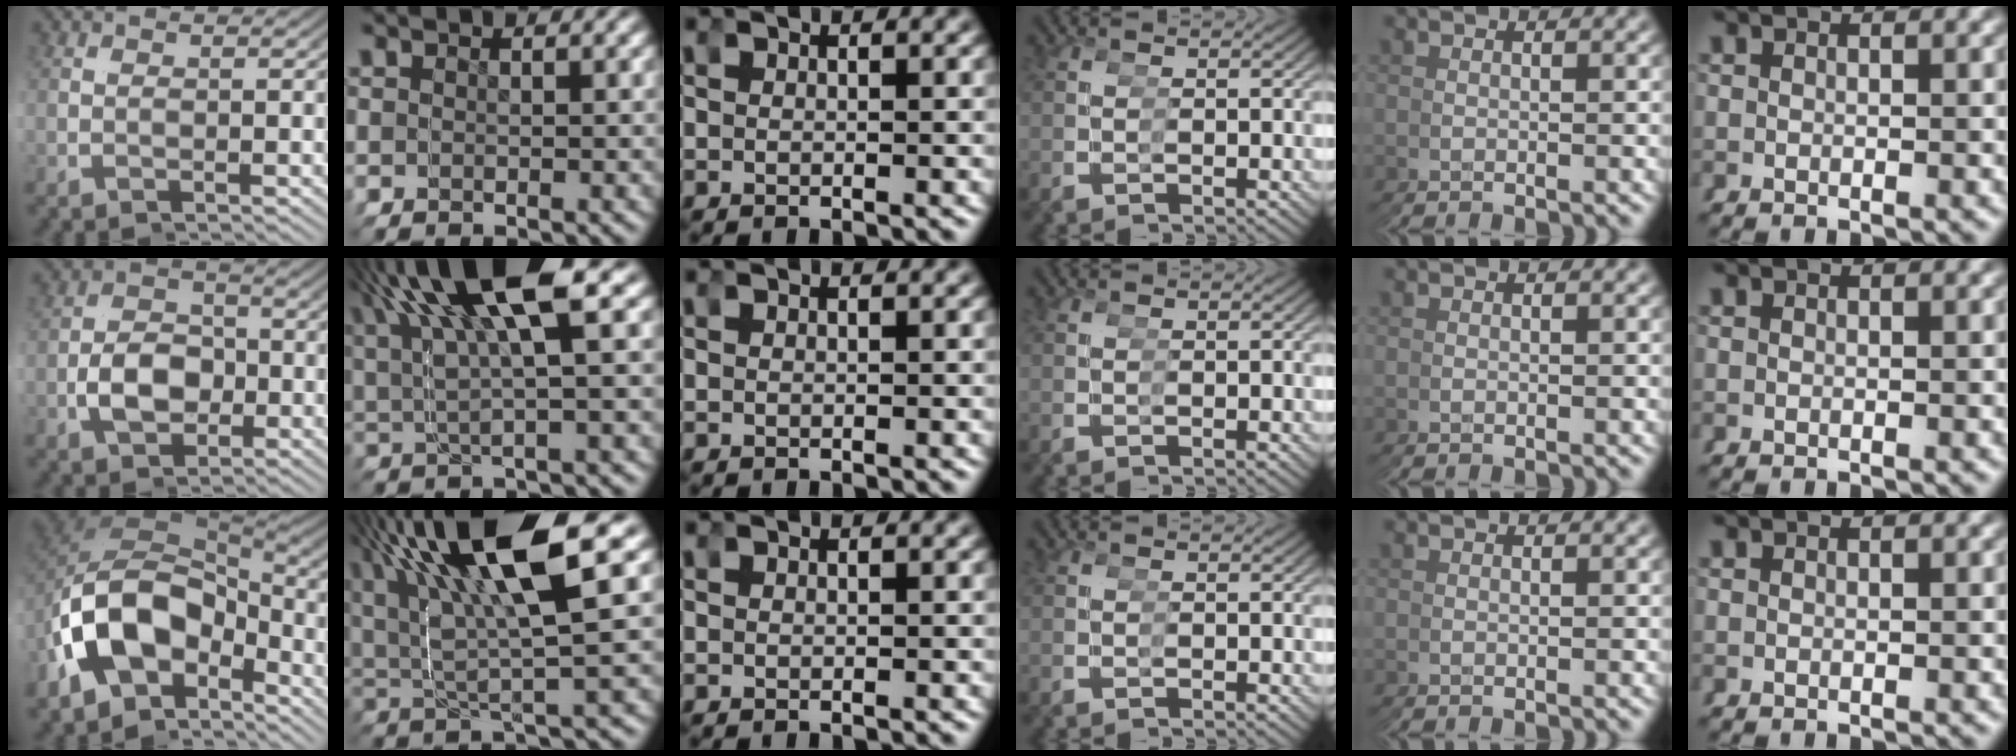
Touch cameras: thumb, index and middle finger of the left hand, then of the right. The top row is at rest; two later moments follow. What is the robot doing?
{"motion": "grasp_and_lifting", "object": "toy banana"}